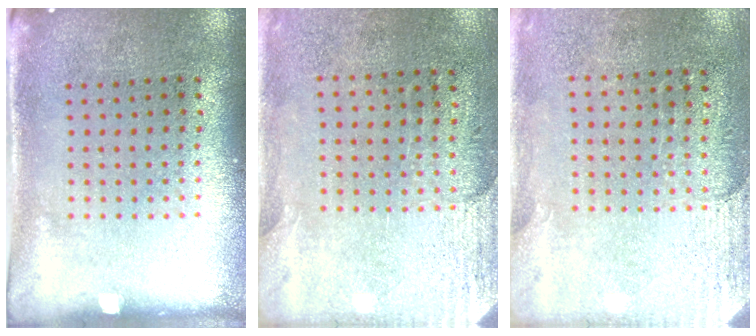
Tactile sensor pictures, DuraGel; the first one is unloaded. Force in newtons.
{"total": 2.8, "press": 2.5, "slide": 1.2}
{"total": 2.6, "press": 2.3, "slide": 1.2}